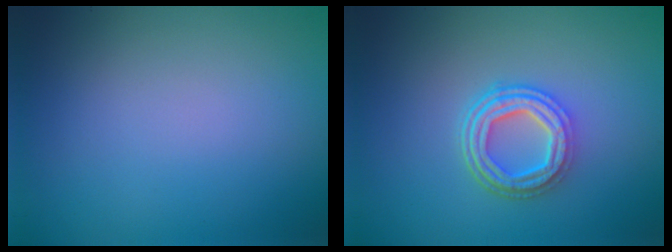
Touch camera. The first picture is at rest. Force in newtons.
{"total": 4.6, "press": 3.5, "slide": 3.1}